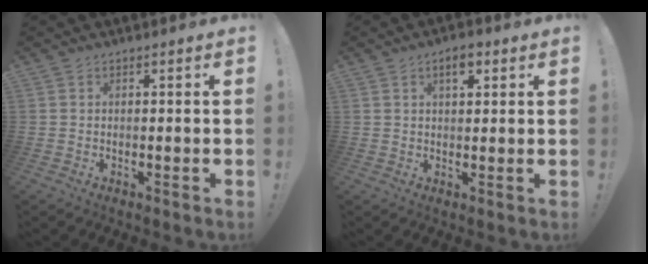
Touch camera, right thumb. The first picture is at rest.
{"total": 4.4, "force": [2.0, 2.2, 3.2], "torque": [-0.041, -0.003, 0.030]}